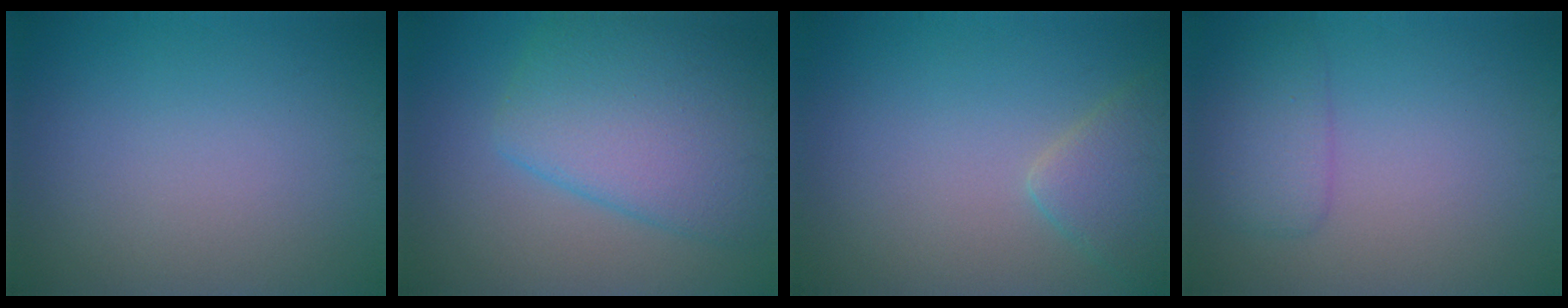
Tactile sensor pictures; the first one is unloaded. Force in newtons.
{"total": 8.1, "press": 8.1, "slide": 0.3}
{"total": 3.1, "press": 3.1, "slide": 0.0}
{"total": 2.6, "press": 2.6, "slide": 0.0}